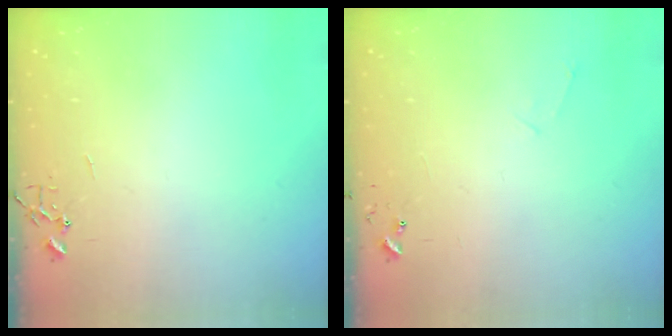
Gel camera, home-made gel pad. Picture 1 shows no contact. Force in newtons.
{"total": 4.8, "press": 4.8, "slide": 0.5}